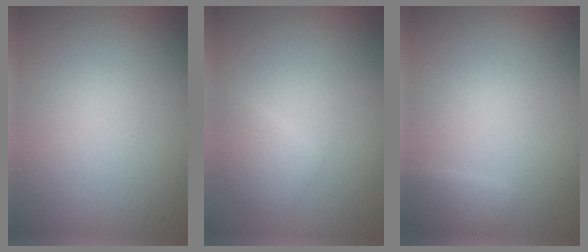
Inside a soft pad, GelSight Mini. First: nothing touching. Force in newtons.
{"total": 1.6, "press": 1.6, "slide": 0.1}
{"total": 1.4, "press": 1.4, "slide": 0.1}